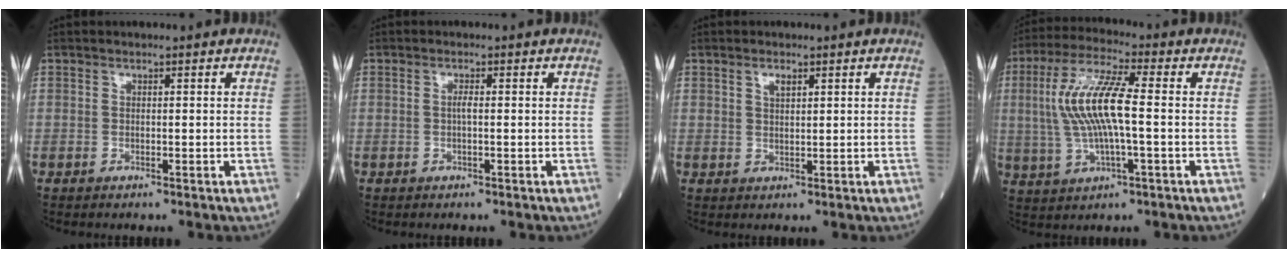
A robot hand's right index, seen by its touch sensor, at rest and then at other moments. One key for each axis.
{"total": 1.0, "fx": -0.1, "fy": 0.0, "fz": 1.0, "tx": -0.021, "ty": 0.000, "tz": -0.003}
{"total": 1.8, "fx": 1.0, "fy": 0.8, "fz": 1.2, "tx": -0.023, "ty": 0.001, "tz": 0.020}
{"total": 11.3, "fx": 0.3, "fy": 1.9, "fz": 11.1, "tx": -0.237, "ty": 0.013, "tz": 0.005}